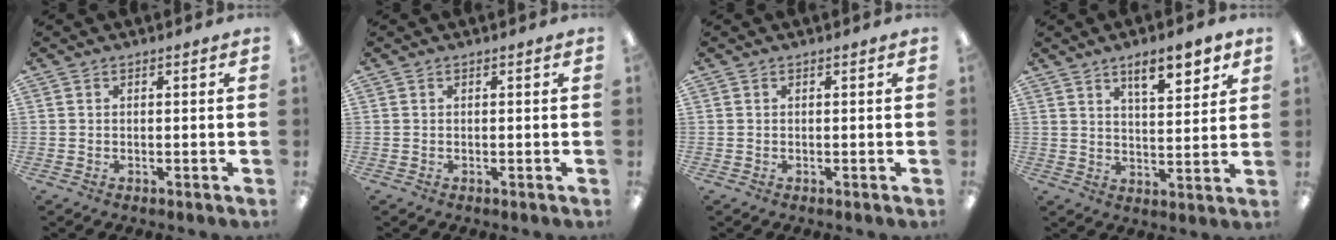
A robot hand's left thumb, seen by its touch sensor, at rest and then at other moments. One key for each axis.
{"total": 0.0}
{"total": 0.0}
{"total": 9.4, "fx": 6.0, "fy": 3.5, "fz": 6.3, "tx": -0.081, "ty": -0.028, "tz": 0.097}